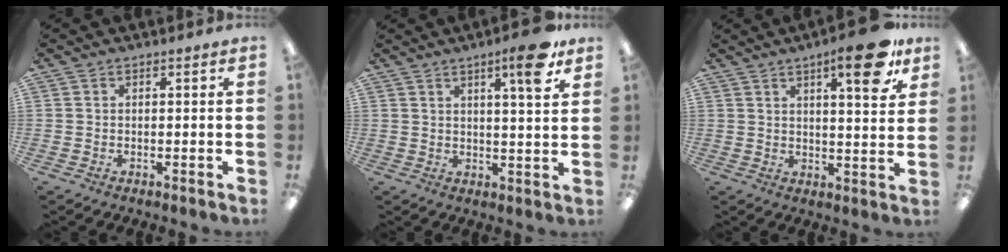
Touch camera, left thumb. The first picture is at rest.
{"total": 8.6, "force": [5.3, 1.4, 6.7], "torque": [-0.094, -0.022, 0.079]}
{"total": 13.5, "force": [7.9, 3.8, 10.3], "torque": [-0.132, -0.041, 0.119]}